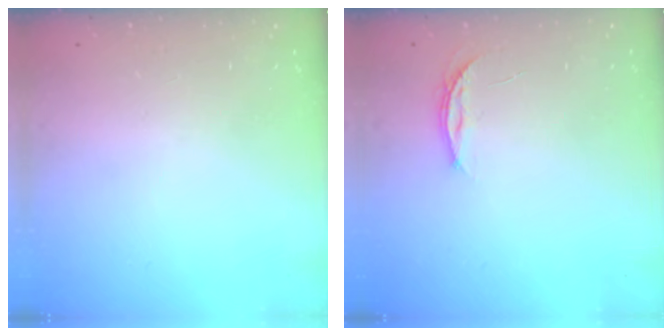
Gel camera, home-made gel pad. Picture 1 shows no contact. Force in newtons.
{"total": 4.0, "press": 3.9, "slide": 0.5}